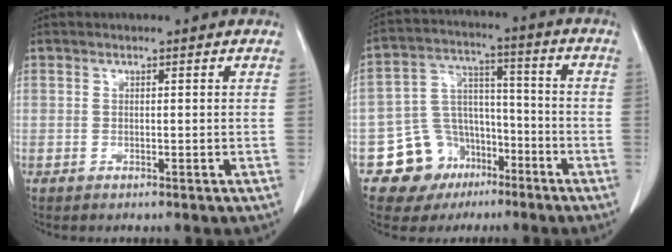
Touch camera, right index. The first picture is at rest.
{"total": 11.2, "force": [-6.0, 9.0, 2.6], "torque": [-0.039, 0.054, -0.089]}